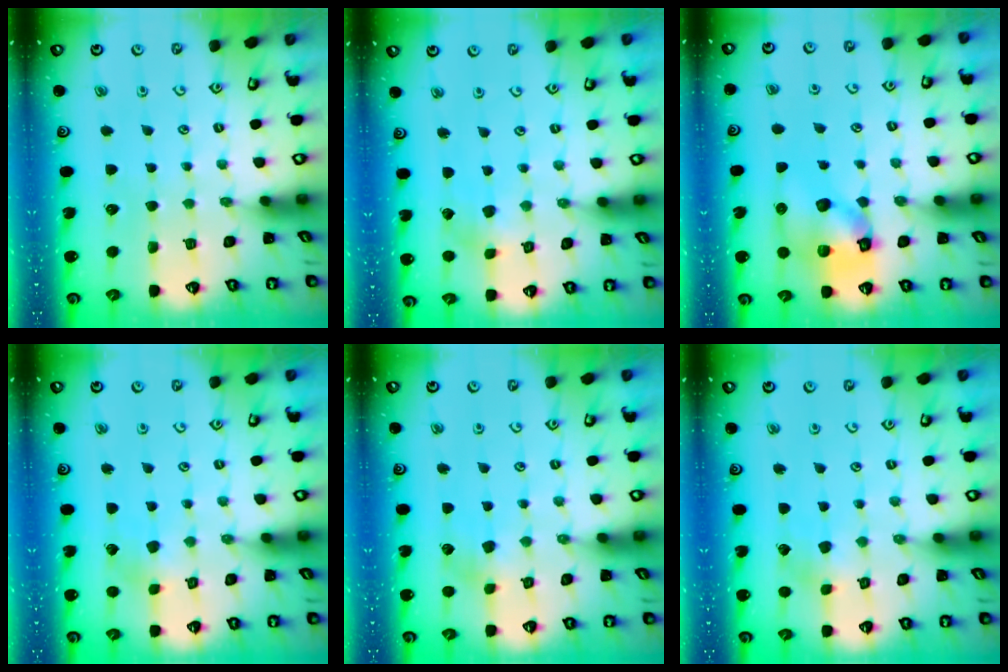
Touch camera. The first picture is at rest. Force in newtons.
{"total": 2.6, "press": 2.6, "slide": 0.3}
{"total": 11.1, "press": 11.0, "slide": 1.5}
{"total": 2.7, "press": 2.7, "slide": 0.3}
{"total": 3.8, "press": 3.8, "slide": 0.5}
{"total": 2.8, "press": 2.8, "slide": 0.2}